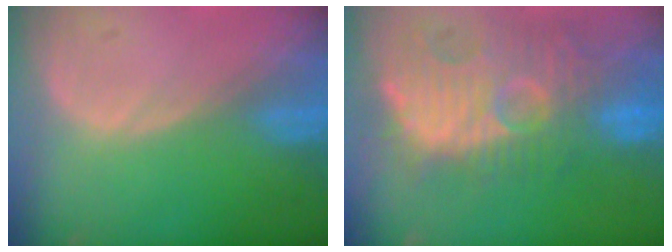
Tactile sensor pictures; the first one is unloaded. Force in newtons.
{"total": 12.1, "press": 11.7, "slide": 2.9}